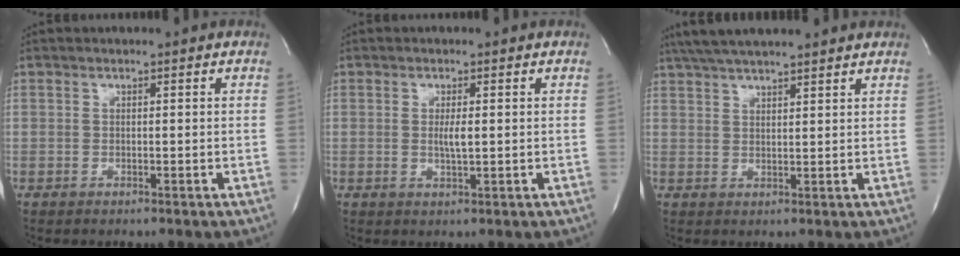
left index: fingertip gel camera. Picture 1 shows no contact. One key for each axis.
{"total": 2.2, "fx": 0.1, "fy": 0.2, "fz": 2.2, "tx": -0.044, "ty": -0.003, "tz": 0.003}
{"total": 11.7, "fx": 10.1, "fy": 1.3, "fz": 5.7, "tx": -0.101, "ty": 0.039, "tz": 0.153}